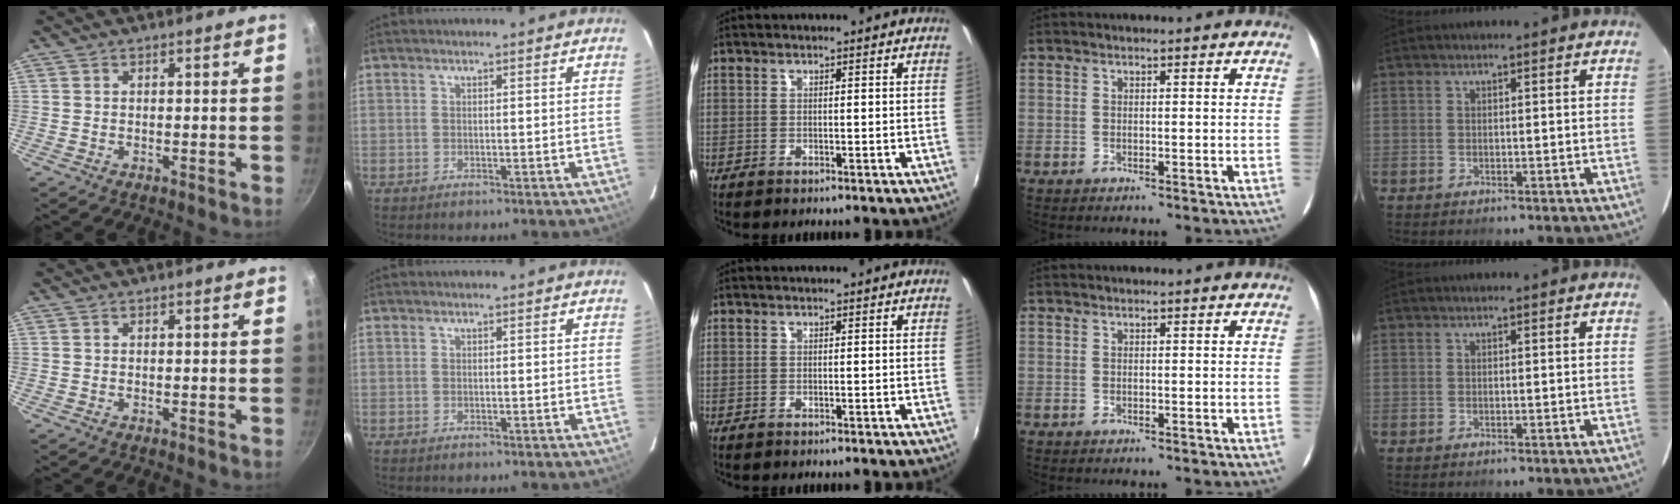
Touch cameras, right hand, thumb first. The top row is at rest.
{}